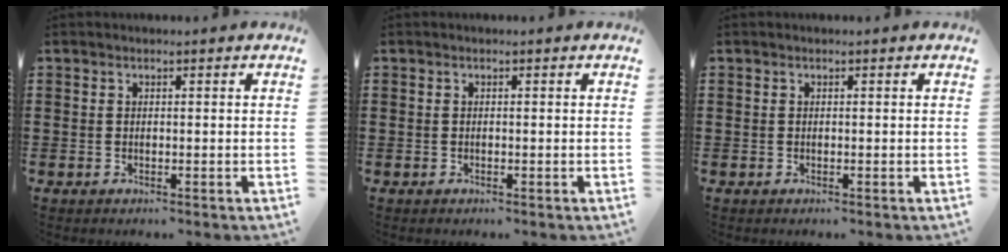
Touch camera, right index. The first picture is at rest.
{"total": 0.0}
{"total": 0.0}